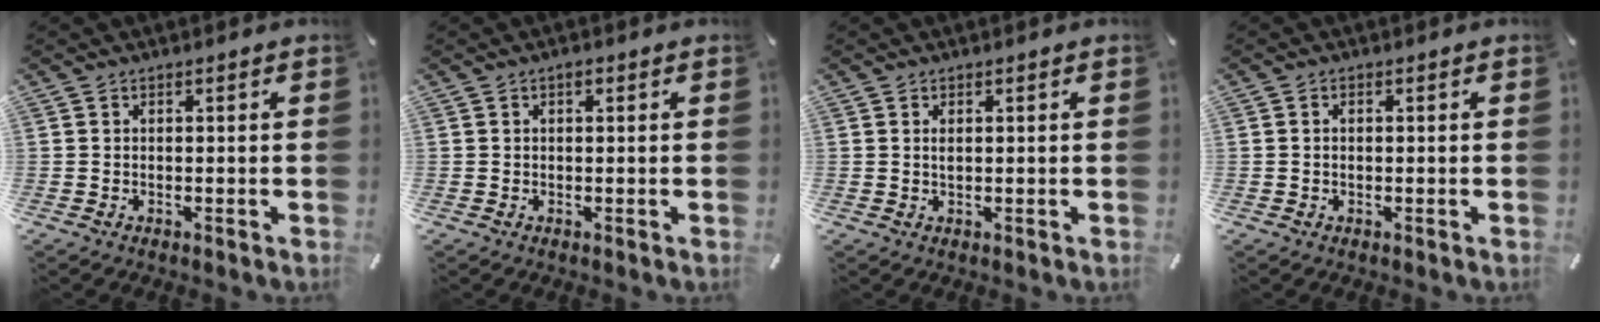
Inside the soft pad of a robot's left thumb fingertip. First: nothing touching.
{"total": 0.9, "force": [0.3, 0.5, 0.7], "torque": [-0.014, 0.005, 0.003]}
{"total": 1.1, "force": [0.3, 0.4, 1.0], "torque": [-0.020, 0.000, 0.005]}
{"total": 0.7, "force": [0.0, 0.5, 0.5], "torque": [-0.010, 0.004, -0.001]}